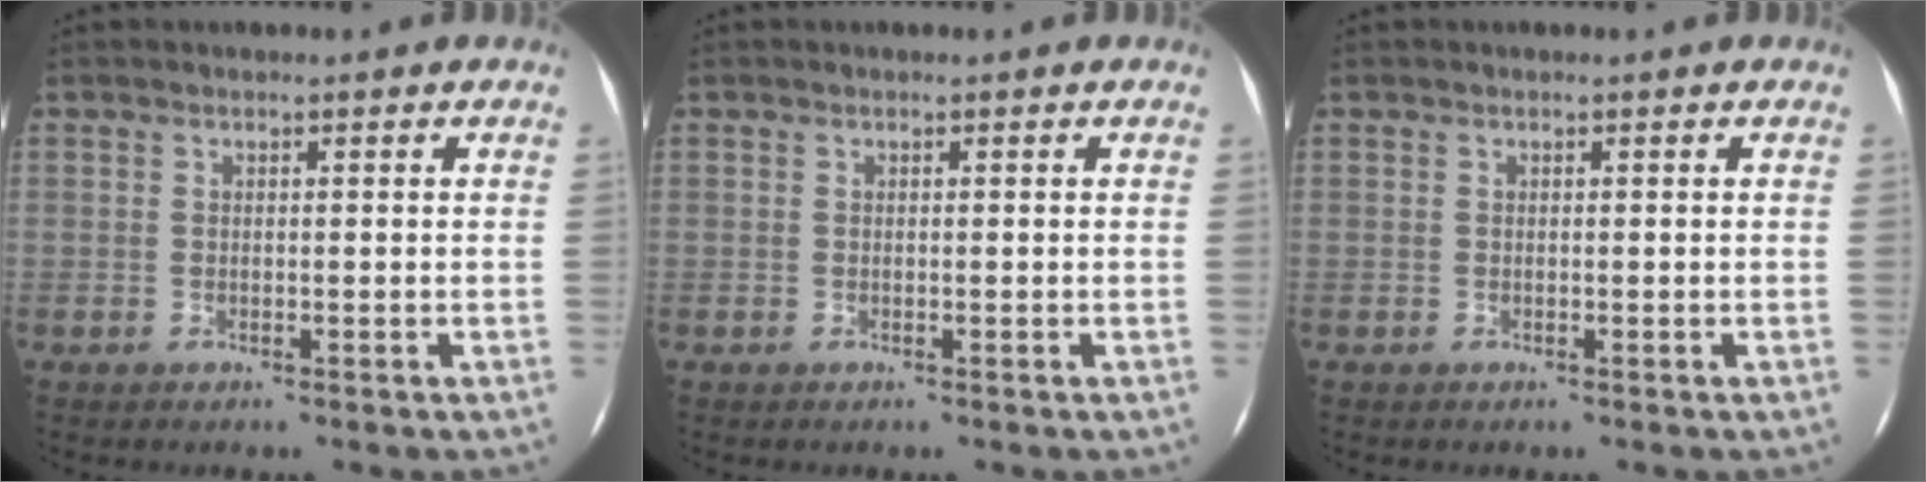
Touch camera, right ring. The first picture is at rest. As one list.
[{"total": 0.0}, {"total": 0.0}]